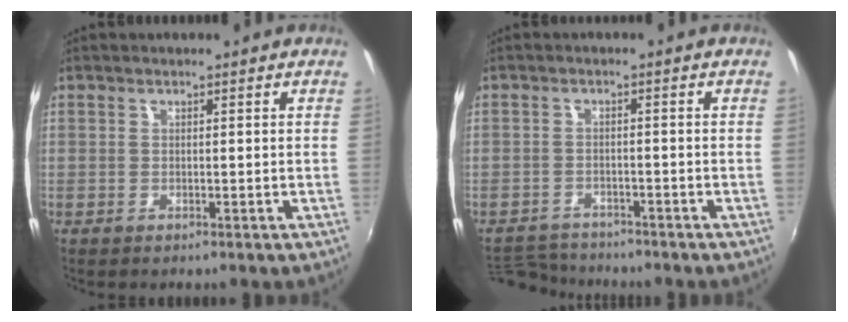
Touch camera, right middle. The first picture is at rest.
{"total": 6.4, "force": [-6.2, 1.6, 0.7], "torque": [-0.035, -0.001, -0.107]}